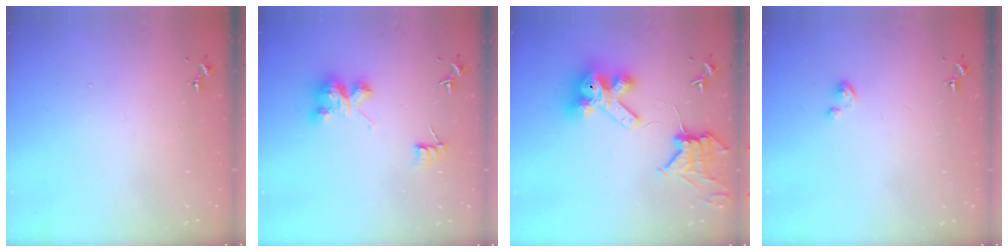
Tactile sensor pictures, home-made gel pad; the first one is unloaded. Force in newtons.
{"total": 7.2, "press": 7.2, "slide": 0.6}
{"total": 18.0, "press": 17.9, "slide": 2.0}
{"total": 1.9, "press": 1.9, "slide": 0.2}